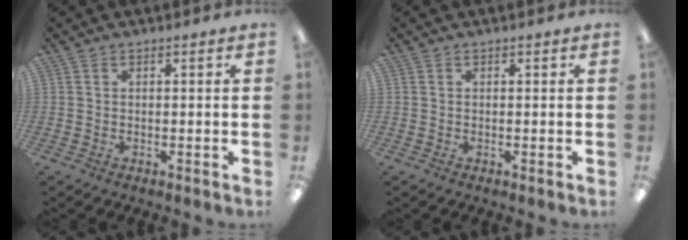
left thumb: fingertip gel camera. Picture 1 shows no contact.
{"total": 0.0}